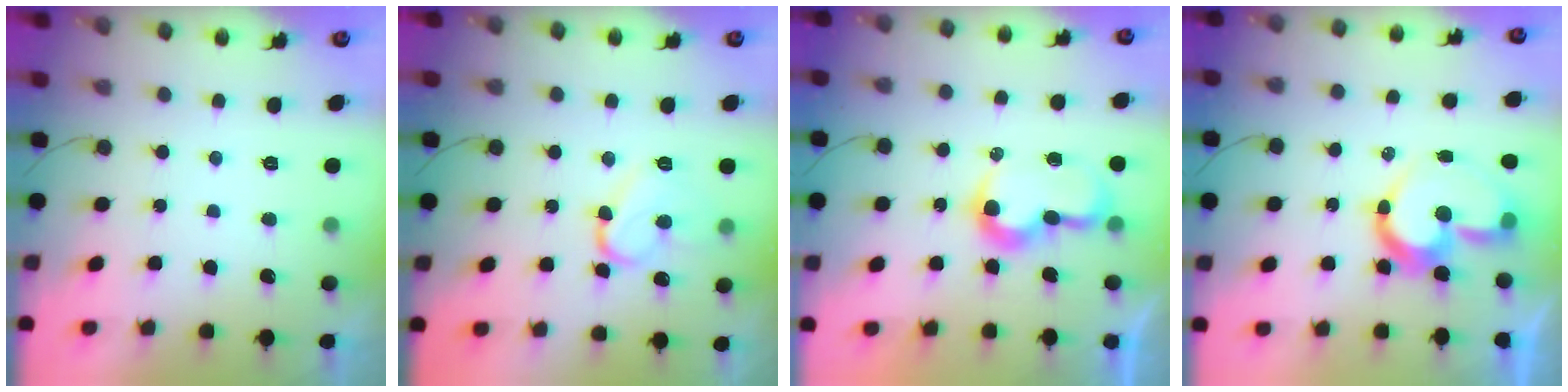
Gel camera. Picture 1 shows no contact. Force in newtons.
{"total": 11.1, "press": 11.0, "slide": 1.2}
{"total": 8.7, "press": 8.7, "slide": 0.3}
{"total": 12.3, "press": 12.2, "slide": 2.0}